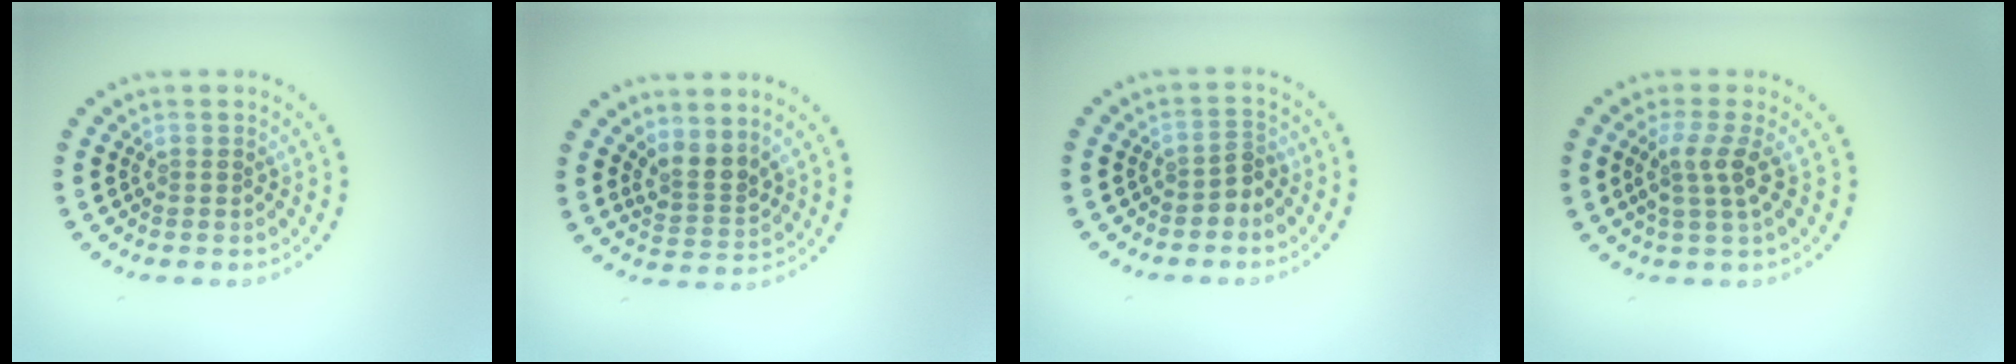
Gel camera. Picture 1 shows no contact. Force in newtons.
{"total": 2.5, "press": 1.8, "slide": 1.8}
{"total": 1.5, "press": 1.2, "slide": 0.9}
{"total": 2.7, "press": 2.1, "slide": 1.7}